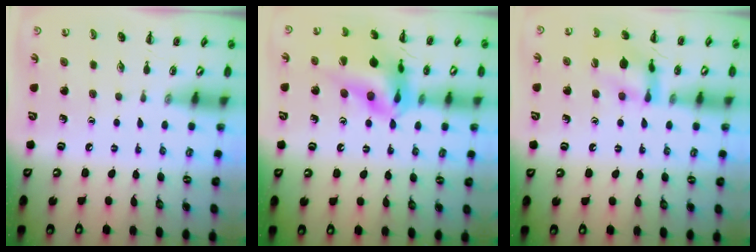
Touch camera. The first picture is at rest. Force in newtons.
{"total": 18.0, "press": 17.8, "slide": 2.2}
{"total": 14.4, "press": 14.3, "slide": 2.2}